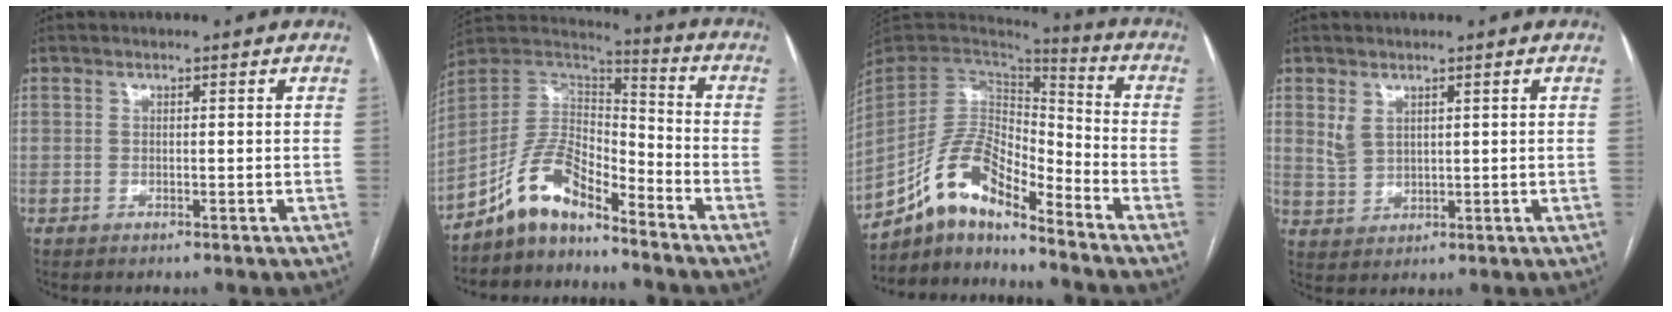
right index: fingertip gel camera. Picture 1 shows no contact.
{"total": 10.5, "force": [-8.1, 3.6, 5.7], "torque": [-0.117, 0.032, -0.156]}
{"total": 12.9, "force": [-9.8, 3.9, 7.4], "torque": [-0.143, 0.033, -0.183]}
{"total": 2.9, "force": [1.6, 1.9, 1.6], "torque": [-0.039, 0.005, 0.043]}